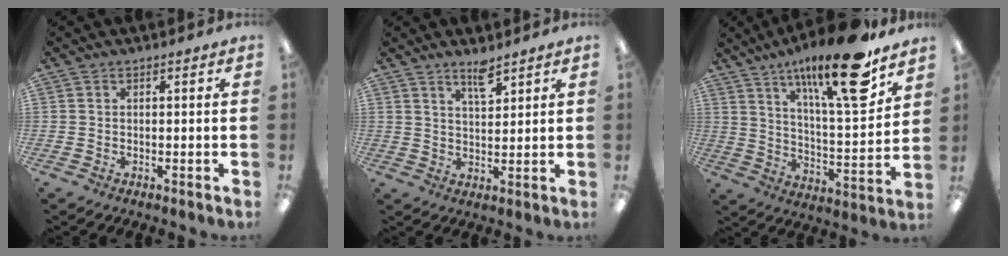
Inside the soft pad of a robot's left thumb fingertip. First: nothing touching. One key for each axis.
{"total": 5.0, "fx": 3.8, "fy": 1.4, "fz": 2.9, "tx": -0.042, "ty": -0.021, "tz": 0.063}
{"total": 21.2, "fx": 14.2, "fy": 4.8, "fz": 15.0, "tx": -0.242, "ty": -0.080, "tz": 0.223}